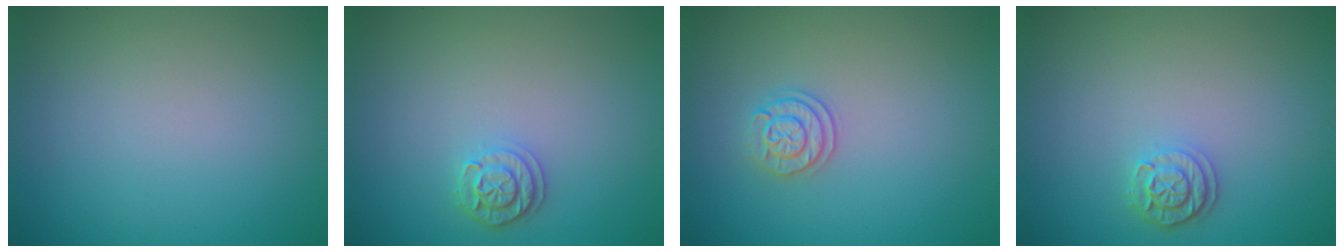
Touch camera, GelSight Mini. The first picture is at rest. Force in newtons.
{"total": 2.0, "press": 1.9, "slide": 0.5}
{"total": 1.9, "press": 1.8, "slide": 0.5}
{"total": 2.1, "press": 1.8, "slide": 0.9}